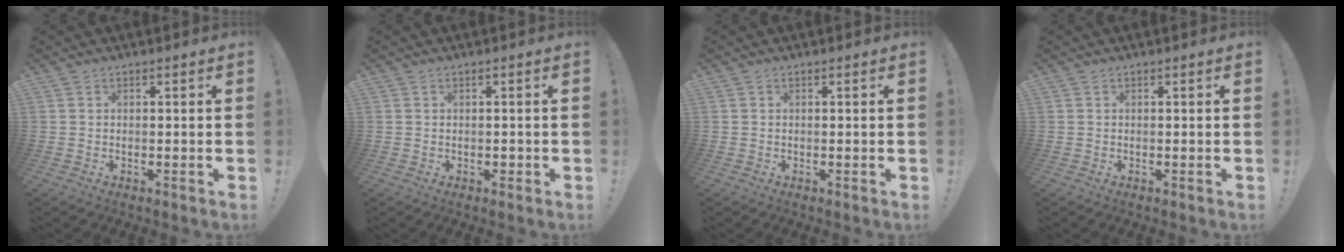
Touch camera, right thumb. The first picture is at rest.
{"total": 1.0, "force": [-0.5, 0.7, 0.5], "torque": [-0.007, 0.003, -0.008]}
{"total": 0.0}
{"total": 0.0}